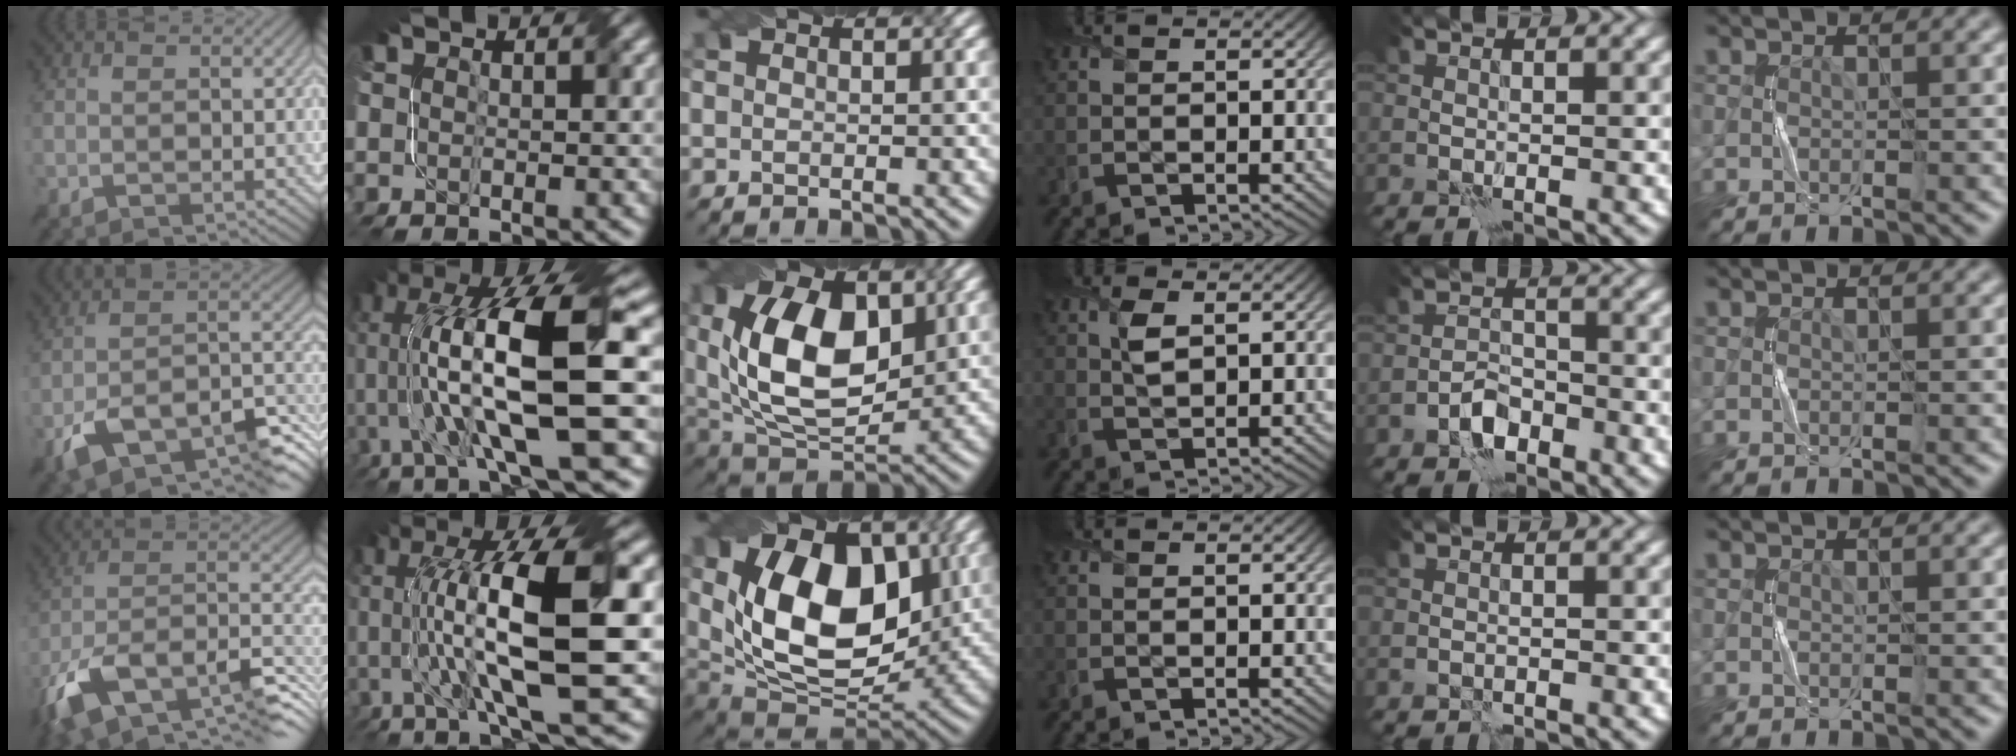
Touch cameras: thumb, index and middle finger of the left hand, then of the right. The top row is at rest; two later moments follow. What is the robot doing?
{"motion": "twist", "object": "screw"}